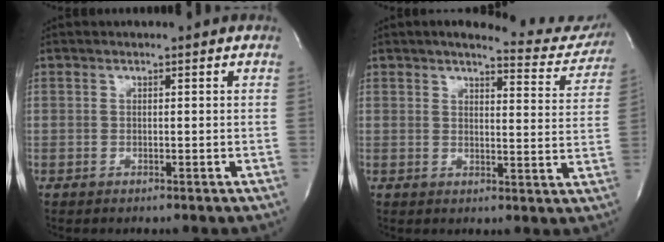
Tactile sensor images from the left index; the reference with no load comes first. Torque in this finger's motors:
{"motor_torque": [0.43, -0.47, 0.11, -0.01]}